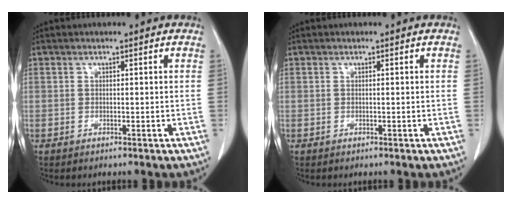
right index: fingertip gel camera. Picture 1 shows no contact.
{"total": 0.0}